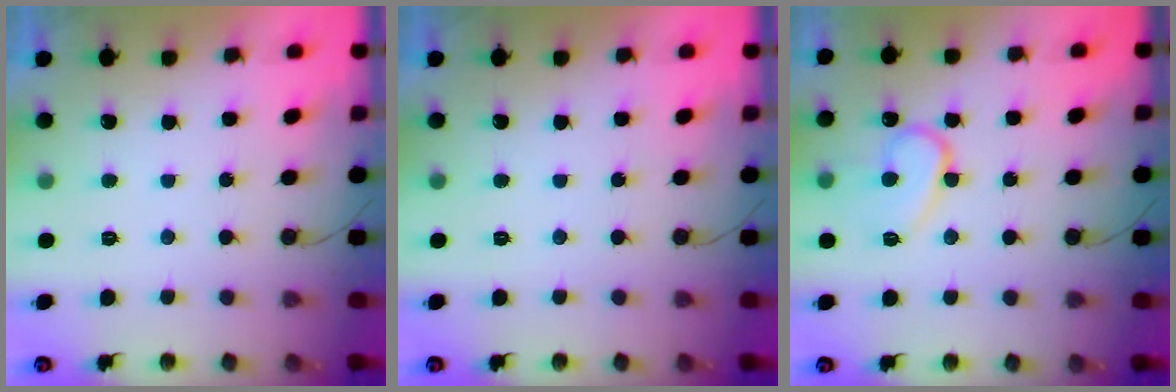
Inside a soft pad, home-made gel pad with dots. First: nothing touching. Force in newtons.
{"total": 0.0}
{"total": 11.6, "press": 11.5, "slide": 1.1}